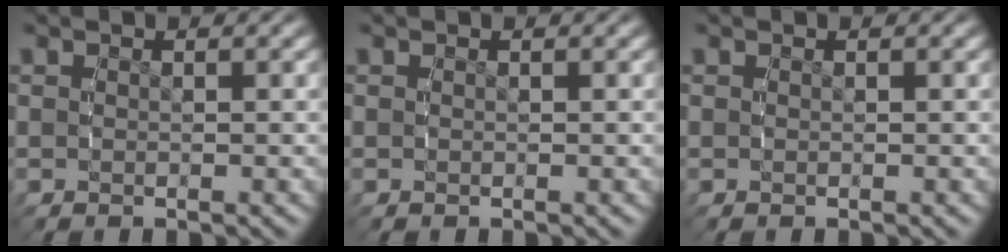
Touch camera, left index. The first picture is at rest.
{"total": 0.0}
{"total": 0.0}